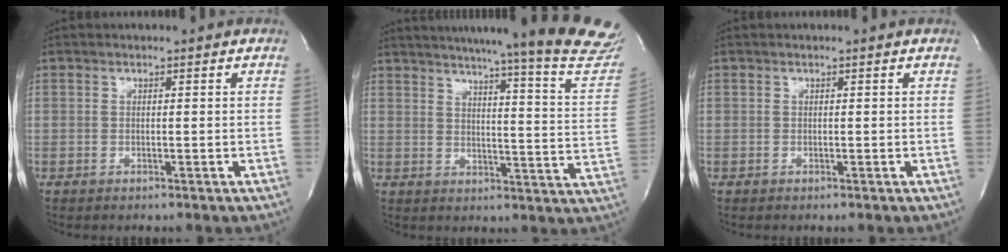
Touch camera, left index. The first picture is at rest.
{"total": 27.5, "force": [24.3, 0.0, 13.0], "torque": [-0.185, -0.097, 0.283]}
{"total": 0.0}